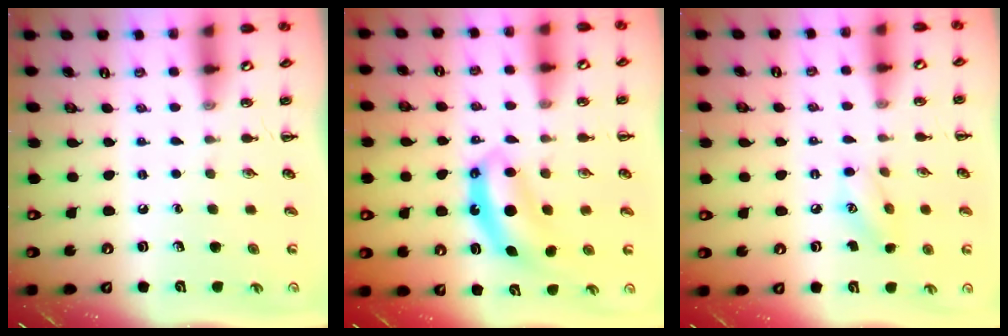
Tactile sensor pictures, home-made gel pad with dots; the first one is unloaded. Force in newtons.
{"total": 6.9, "press": 6.8, "slide": 0.7}
{"total": 7.0, "press": 7.0, "slide": 0.8}